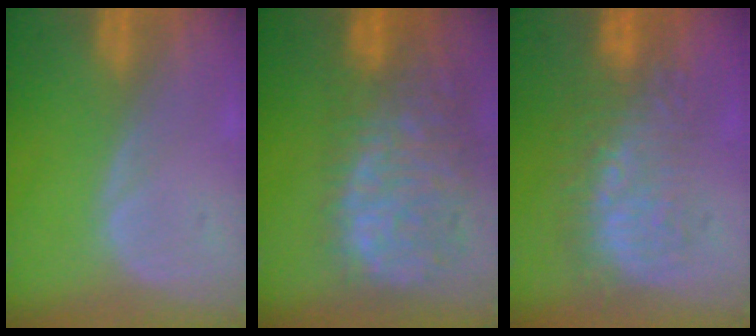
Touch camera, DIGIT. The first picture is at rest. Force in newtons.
{"total": 13.5, "press": 11.1, "slide": 7.6}
{"total": 8.8, "press": 8.5, "slide": 2.3}